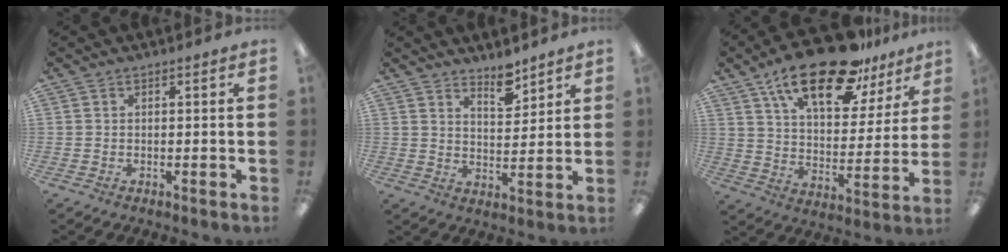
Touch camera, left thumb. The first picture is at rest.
{"total": 6.5, "force": [5.5, 2.4, 2.6], "torque": [-0.017, -0.044, 0.092]}
{"total": 21.7, "force": [14.5, 8.8, 13.5], "torque": [-0.214, -0.079, 0.245]}